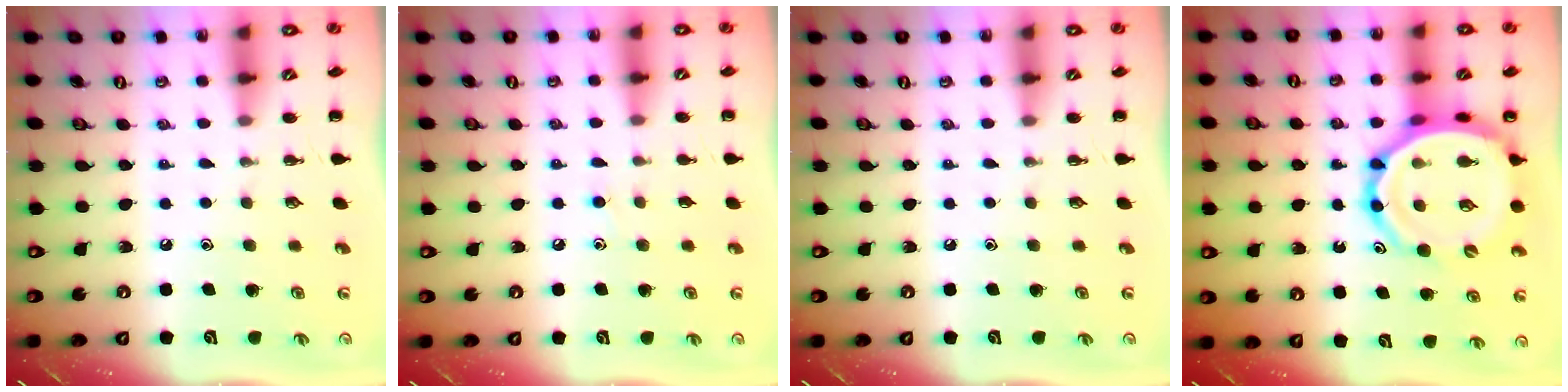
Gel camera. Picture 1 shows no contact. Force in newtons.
{"total": 4.5, "press": 4.1, "slide": 1.9}
{"total": 0.0}
{"total": 15.3, "press": 14.8, "slide": 4.2}